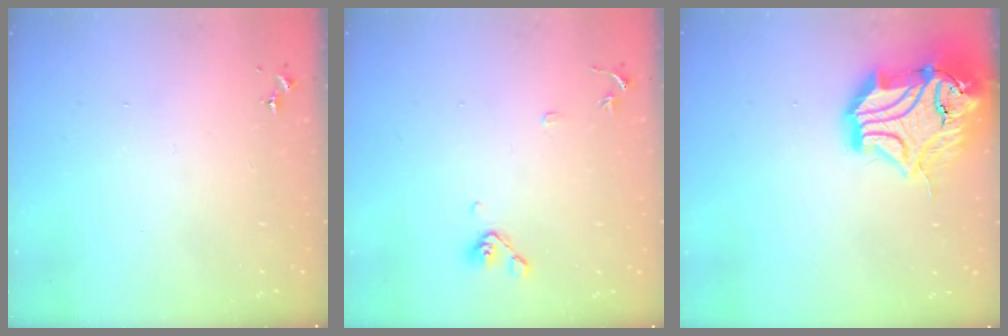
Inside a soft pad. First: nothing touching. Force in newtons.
{"total": 8.9, "press": 8.7, "slide": 1.9}
{"total": 21.9, "press": 21.7, "slide": 2.9}